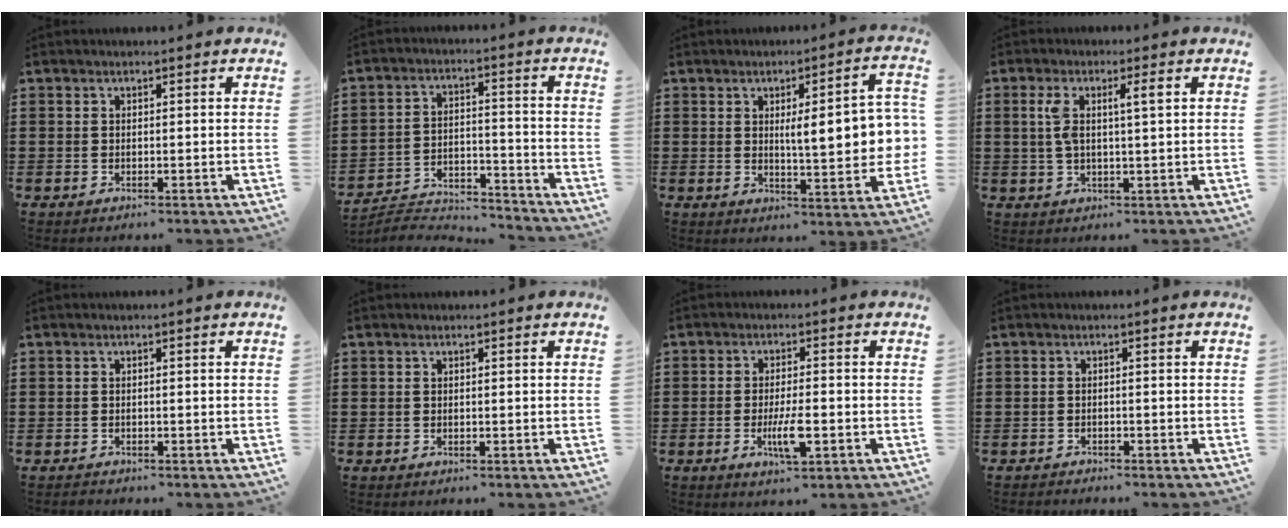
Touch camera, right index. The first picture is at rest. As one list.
[{"total": 4.9, "force": [-4.8, 0.8, 0.7], "torque": [-0.021, 0.005, -0.101]}, {"total": 9.3, "force": [0.9, 2.2, 9.0], "torque": [-0.130, -0.006, 0.006]}, {"total": 4.7, "force": [1.2, 0.8, 4.4], "torque": [-0.087, 0.004, 0.017]}, {"total": 0.7, "force": [-0.7, 0.1, 0.0], "torque": [-0.001, 0.000, -0.014]}, {"total": 0.0}, {"total": 5.5, "force": [-1.8, 1.3, 5.0], "torque": [-0.095, -0.004, -0.032]}, {"total": 1.1, "force": [-1.1, 0.2, -0.1], "torque": [-0.003, 0.003, -0.024]}]